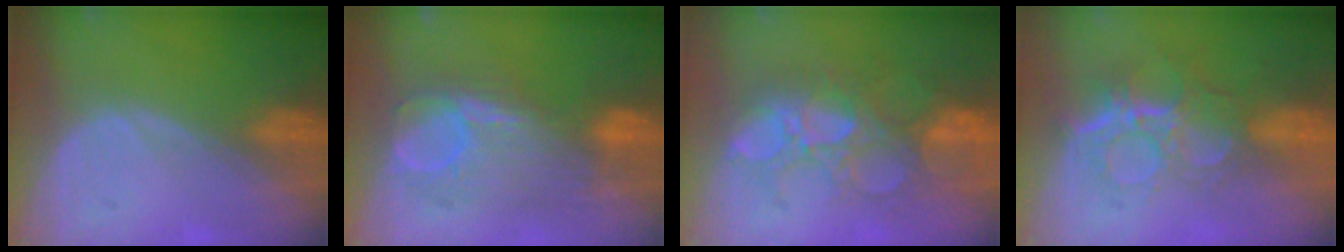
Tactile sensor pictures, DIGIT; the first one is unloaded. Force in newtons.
{"total": 8.7, "press": 8.7, "slide": 0.8}
{"total": 11.1, "press": 9.6, "slide": 5.5}
{"total": 9.5, "press": 8.0, "slide": 5.1}